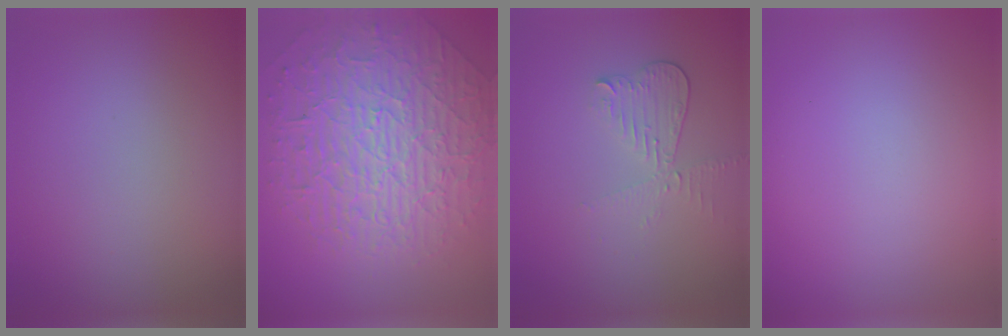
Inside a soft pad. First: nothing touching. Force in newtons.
{"total": 9.9, "press": 6.5, "slide": 7.5}
{"total": 2.3, "press": 2.1, "slide": 0.8}
{"total": 0.0}